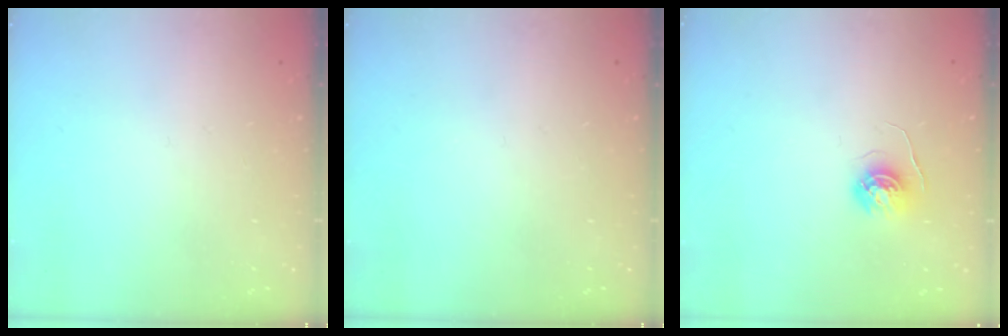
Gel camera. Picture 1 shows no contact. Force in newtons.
{"total": 0.0}
{"total": 4.6, "press": 4.6, "slide": 0.4}